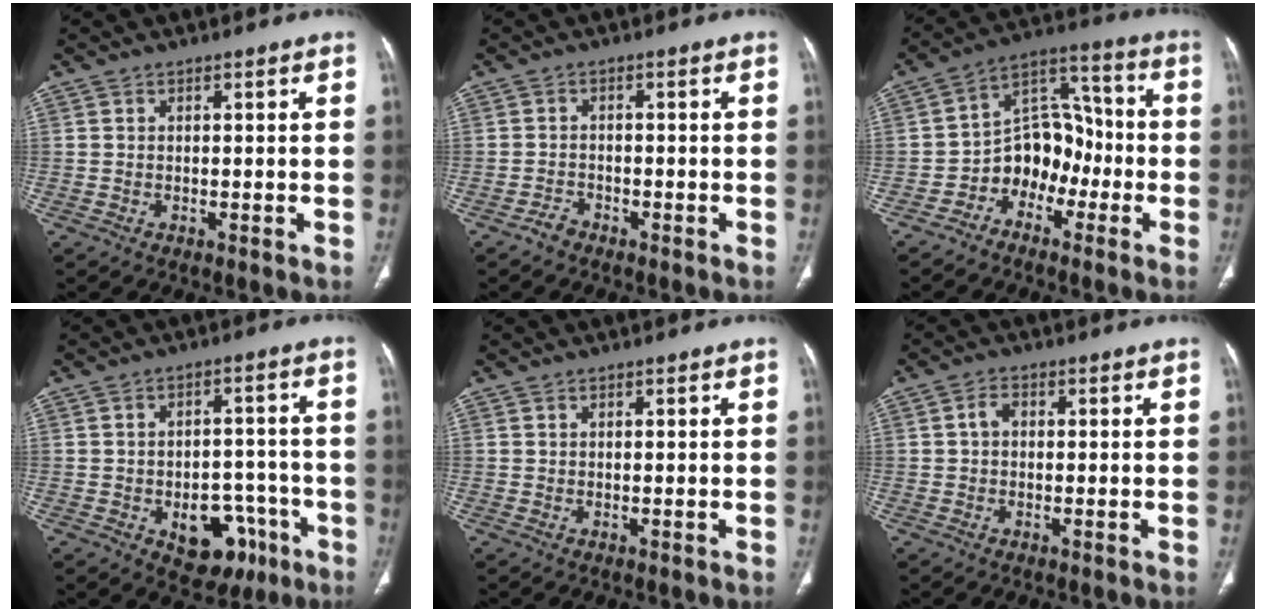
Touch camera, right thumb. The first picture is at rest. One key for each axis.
{"total": 1.9, "fx": -1.6, "fy": 1.0, "fz": 0.3, "tx": -0.005, "ty": 0.010, "tz": -0.030}
{"total": 11.0, "fx": -4.4, "fy": 8.5, "fz": 5.3, "tx": -0.035, "ty": 0.072, "tz": -0.088}
{"total": 11.5, "fx": -5.1, "fy": 7.5, "fz": 7.1, "tx": -0.053, "ty": 0.043, "tz": -0.058}
{"total": 0.0}
{"total": 2.2, "fx": 0.1, "fy": 1.6, "fz": 1.5, "tx": -0.022, "ty": 0.013, "tz": -0.002}